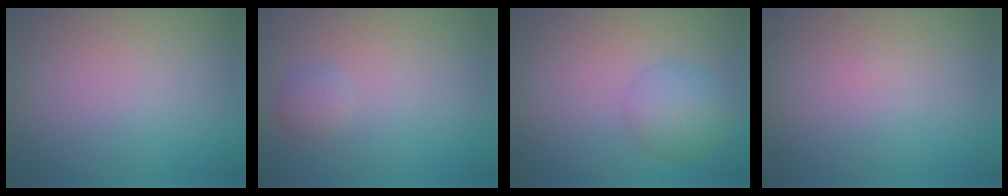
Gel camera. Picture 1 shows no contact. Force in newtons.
{"total": 1.3, "press": 1.3, "slide": 0.1}
{"total": 3.4, "press": 3.4, "slide": 0.0}
{"total": 0.0}